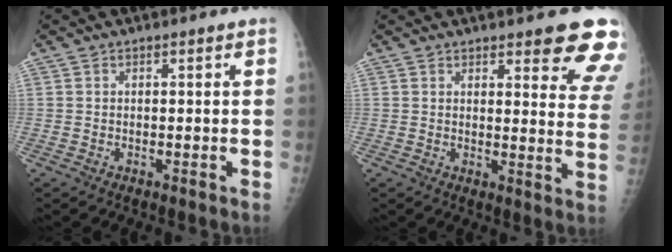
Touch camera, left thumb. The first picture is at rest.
{"total": 12.0, "force": [9.0, 3.2, 7.2], "torque": [-0.039, -0.051, 0.089]}